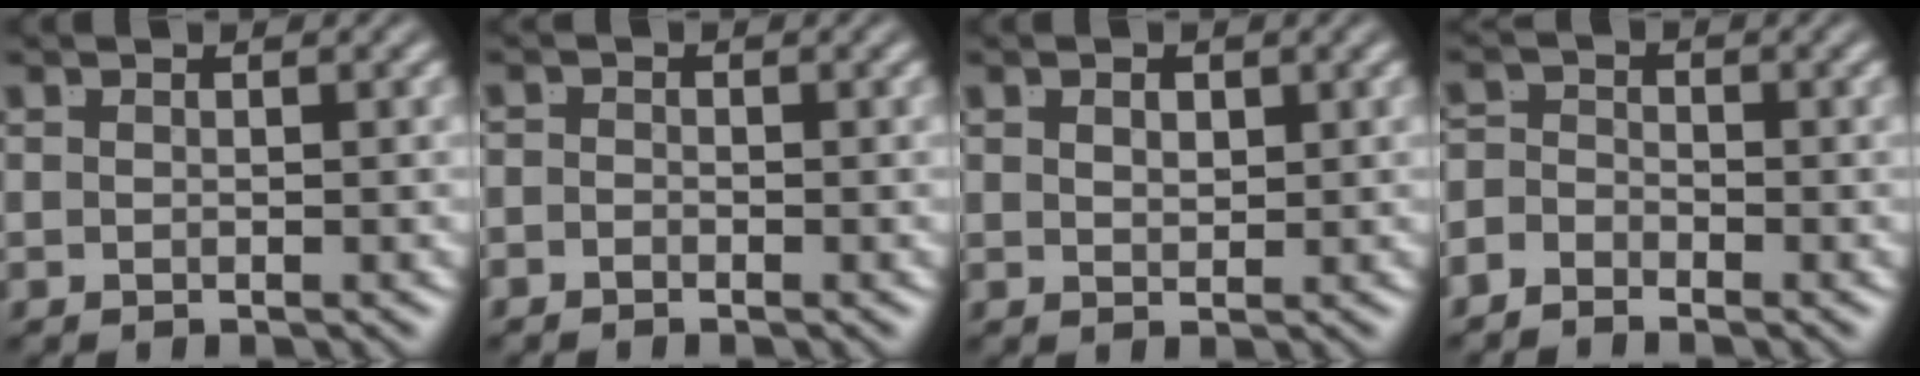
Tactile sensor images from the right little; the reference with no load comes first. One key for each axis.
{"total": 1.0, "fx": -1.0, "fy": 0.1, "fz": -0.1, "tx": 0.002, "ty": -0.011, "tz": -0.016}
{"total": 0.9, "fx": 0.5, "fy": -0.3, "fz": 0.7, "tx": -0.008, "ty": -0.013, "tz": 0.020}
{"total": 2.2, "fx": -1.9, "fy": 1.2, "fz": 0.4, "tx": -0.003, "ty": -0.019, "tz": -0.031}